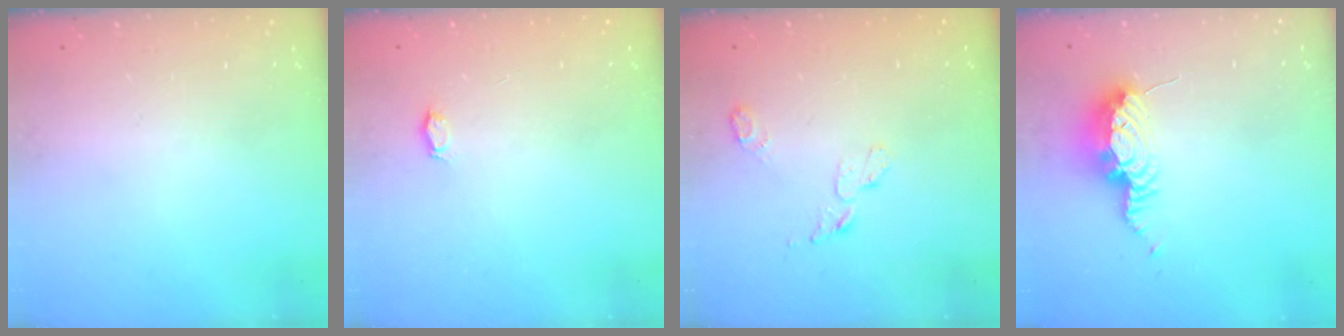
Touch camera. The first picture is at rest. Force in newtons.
{"total": 2.7, "press": 2.7, "slide": 0.3}
{"total": 5.0, "press": 5.0, "slide": 0.6}
{"total": 8.6, "press": 8.6, "slide": 0.6}